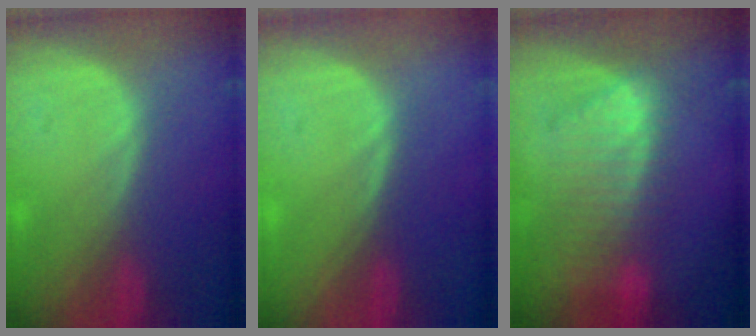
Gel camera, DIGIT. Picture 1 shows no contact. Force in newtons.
{"total": 0.0}
{"total": 8.4, "press": 7.7, "slide": 3.5}